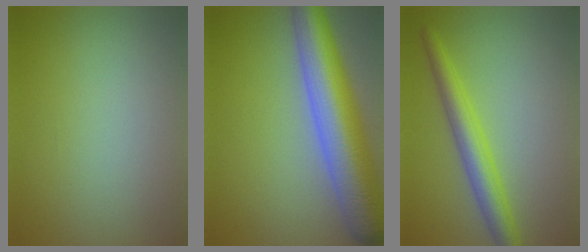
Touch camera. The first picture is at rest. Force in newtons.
{"total": 9.9, "press": 9.8, "slide": 0.5}
{"total": 3.9, "press": 3.9, "slide": 0.1}